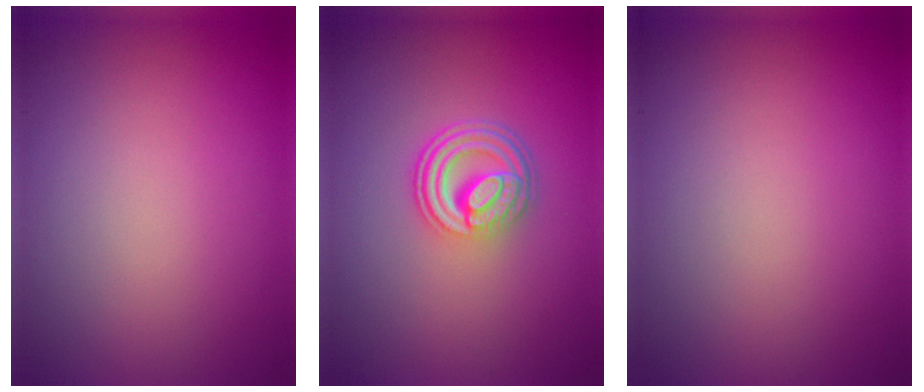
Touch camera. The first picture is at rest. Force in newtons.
{"total": 4.6, "press": 3.3, "slide": 3.2}
{"total": 0.0}